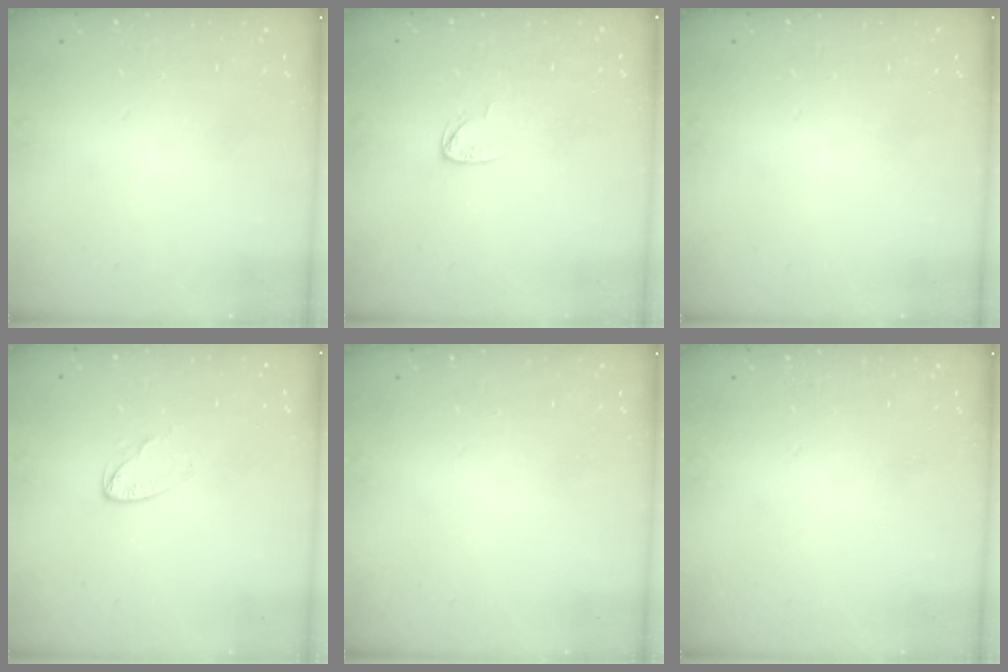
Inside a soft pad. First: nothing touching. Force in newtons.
{"total": 3.9, "press": 3.9, "slide": 0.3}
{"total": 0.0}
{"total": 4.1, "press": 4.1, "slide": 0.3}
{"total": 0.0}
{"total": 0.0}